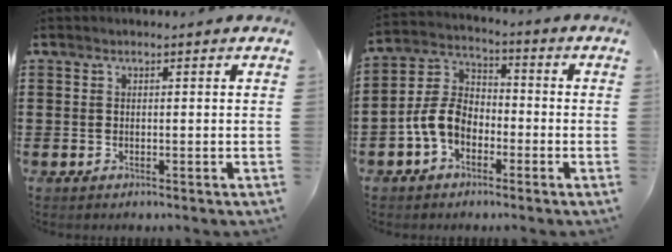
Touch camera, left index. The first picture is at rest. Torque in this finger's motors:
{"motor_torque": [1.23, 0.91, 0.71, 0.11]}